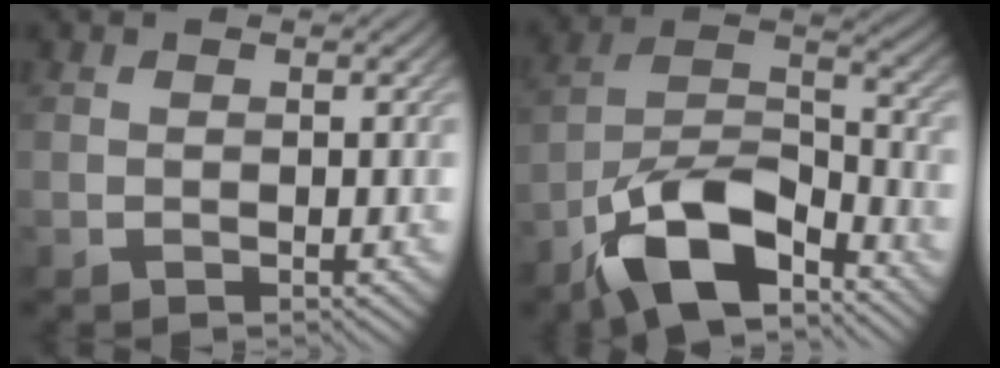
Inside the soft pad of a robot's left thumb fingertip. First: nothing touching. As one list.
[{"total": 13.2, "force": [-9.0, 5.3, 8.1], "torque": [-0.150, -0.003, -0.191]}]